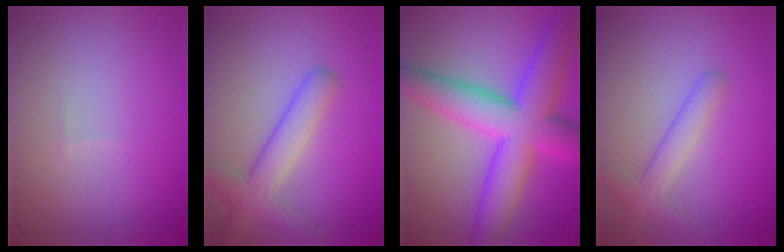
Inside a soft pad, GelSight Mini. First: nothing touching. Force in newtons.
{"total": 4.2, "press": 4.2, "slide": 0.2}
{"total": 9.7, "press": 9.7, "slide": 0.2}
{"total": 2.5, "press": 2.5, "slide": 0.2}